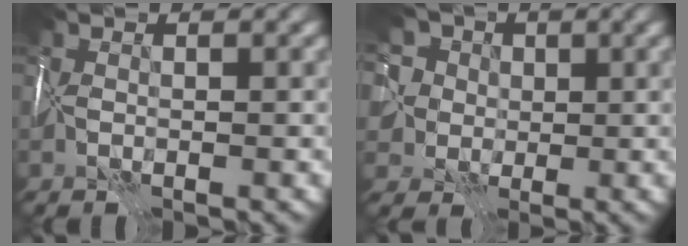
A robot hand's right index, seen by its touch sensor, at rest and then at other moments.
{"total": 10.0, "force": [4.0, 7.8, 4.8], "torque": [-0.077, 0.028, 0.025]}